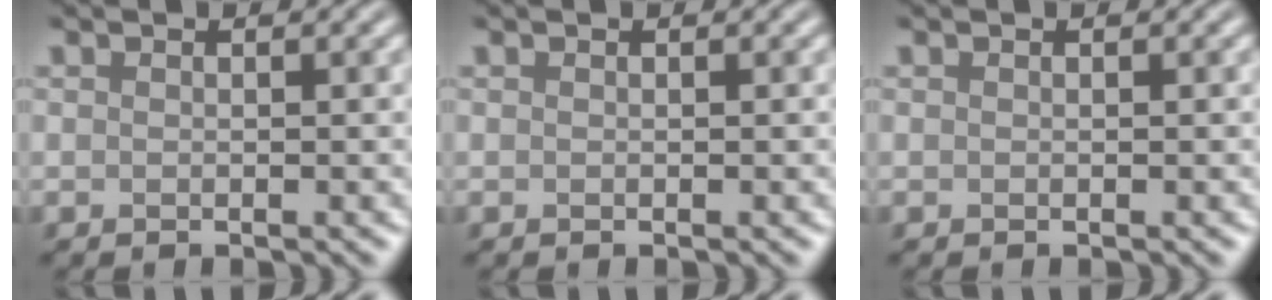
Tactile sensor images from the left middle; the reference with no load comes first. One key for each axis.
{"total": 0.0}
{"total": 0.0}